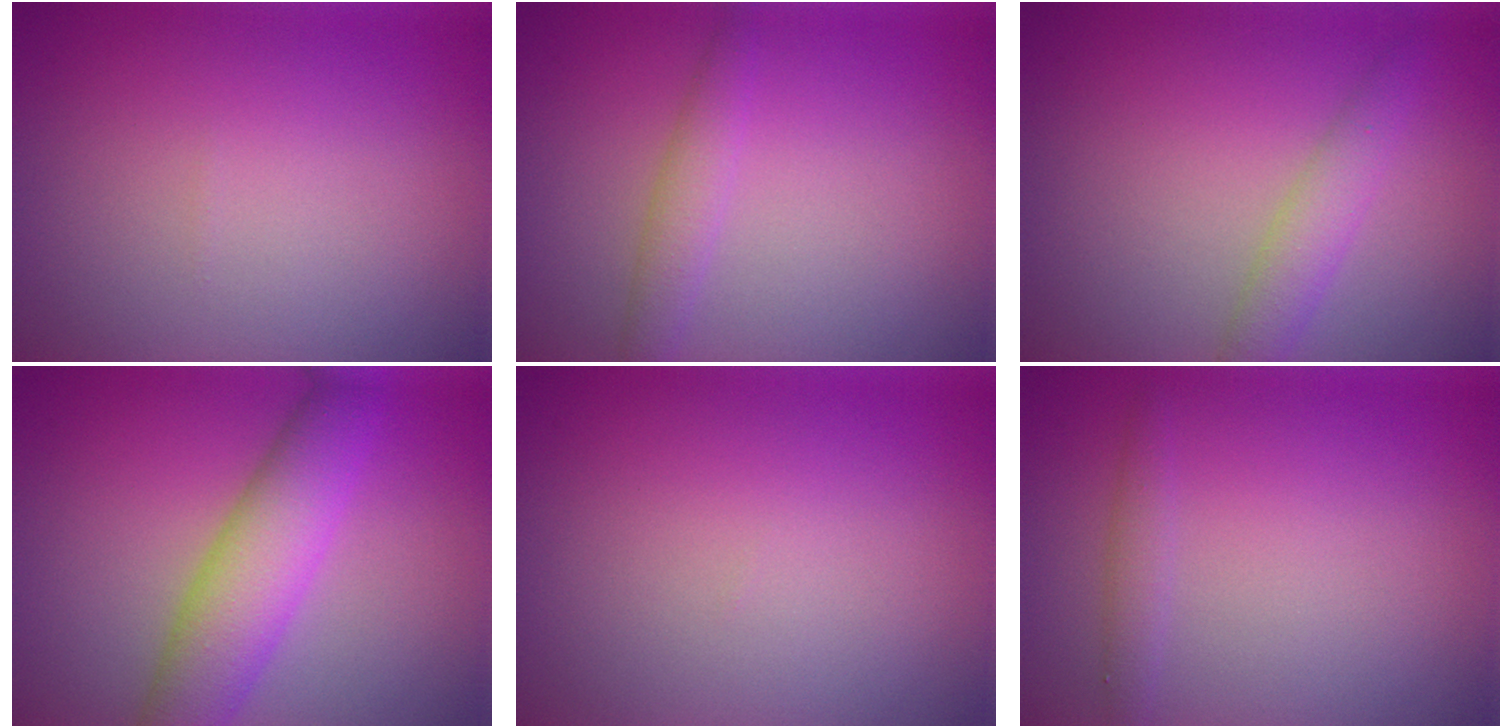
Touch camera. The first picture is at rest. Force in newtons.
{"total": 2.0, "press": 2.0, "slide": 0.0}
{"total": 2.5, "press": 2.5, "slide": 0.1}
{"total": 6.5, "press": 6.5, "slide": 0.2}
{"total": 0.0}
{"total": 1.2, "press": 1.2, "slide": 0.0}